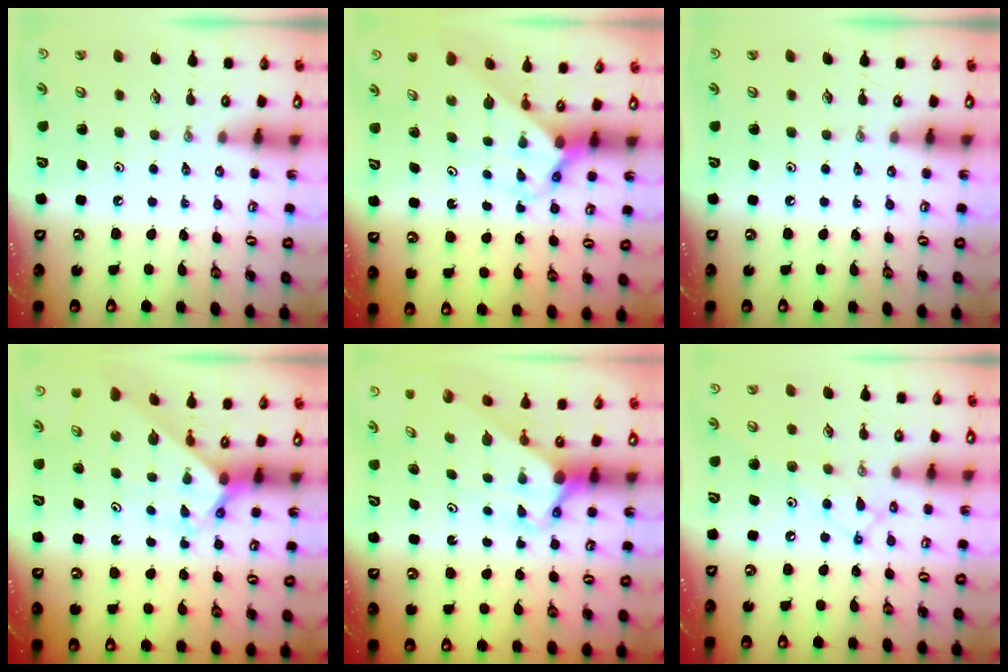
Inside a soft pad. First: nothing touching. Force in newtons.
{"total": 2.2, "press": 2.2, "slide": 0.1}
{"total": 0.0}
{"total": 2.1, "press": 2.1, "slide": 0.1}
{"total": 2.9, "press": 2.9, "slide": 0.2}
{"total": 11.3, "press": 11.3, "slide": 0.8}